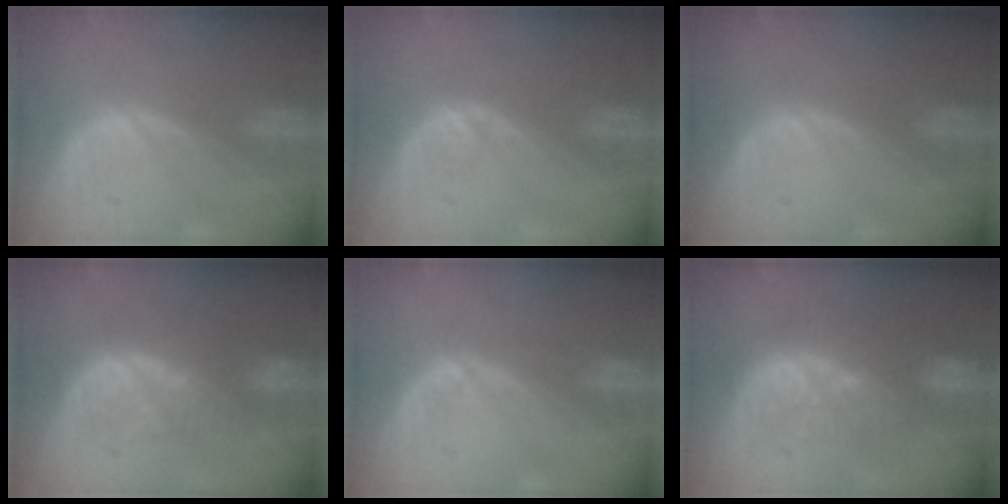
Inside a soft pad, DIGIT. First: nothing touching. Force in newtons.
{"total": 1.2, "press": 1.2, "slide": 0.2}
{"total": 0.0}
{"total": 8.3, "press": 7.4, "slide": 3.7}
{"total": 1.1, "press": 1.1, "slide": 0.2}
{"total": 9.3, "press": 8.6, "slide": 3.5}